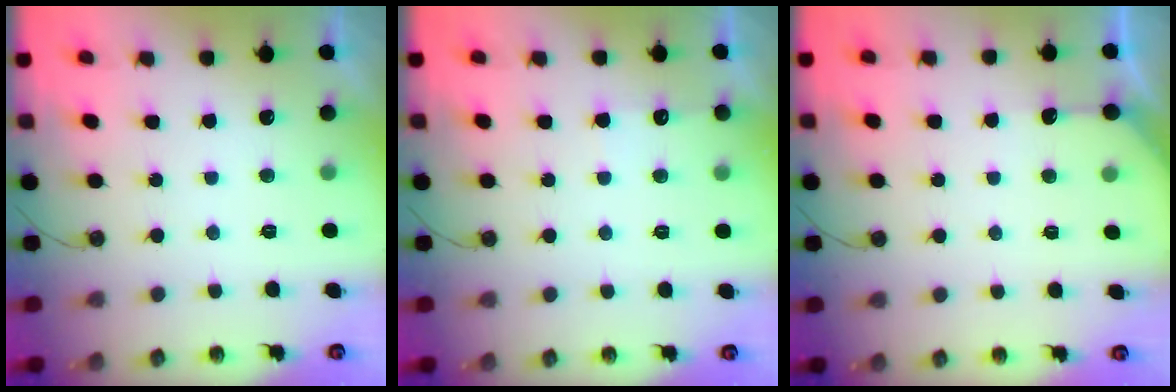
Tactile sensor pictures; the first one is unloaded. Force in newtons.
{"total": 5.8, "press": 5.7, "slide": 0.7}
{"total": 4.1, "press": 4.1, "slide": 0.5}